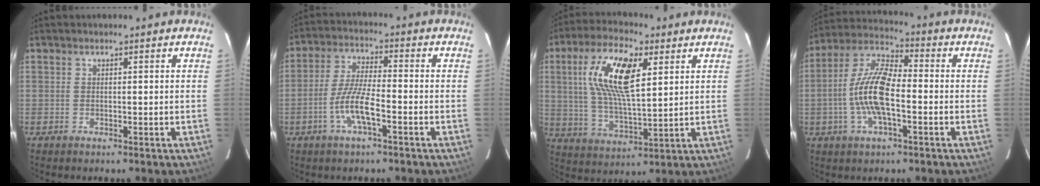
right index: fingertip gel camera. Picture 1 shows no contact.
{"total": 7.9, "force": [-3.4, 1.4, 7.0], "torque": [-0.147, -0.001, -0.067]}
{"total": 14.8, "force": [4.9, 5.4, 12.9], "torque": [-0.246, 0.014, 0.093]}
{"total": 12.4, "force": [-2.6, 4.3, 11.3], "torque": [-0.237, 0.007, -0.055]}